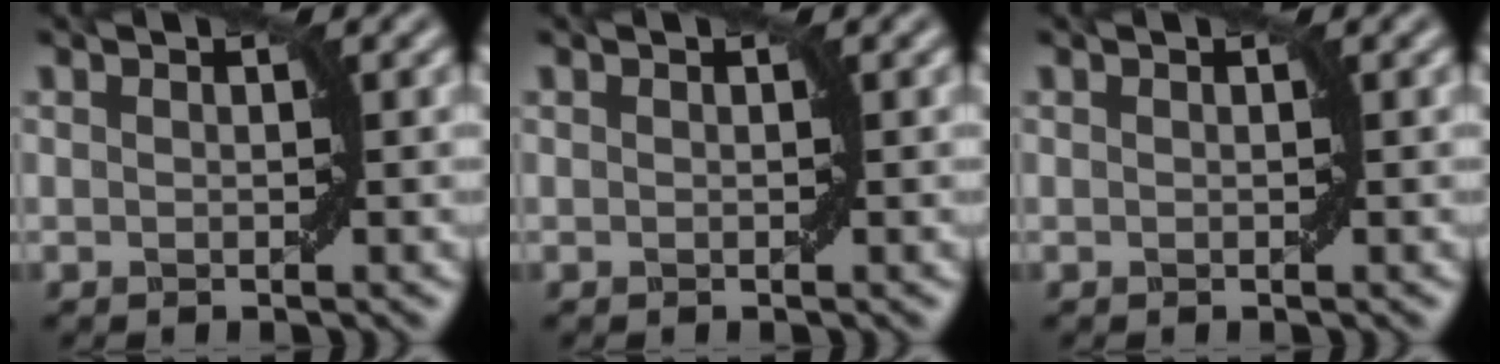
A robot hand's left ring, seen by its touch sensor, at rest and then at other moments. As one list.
[{"total": 0.0}, {"total": 0.0}]